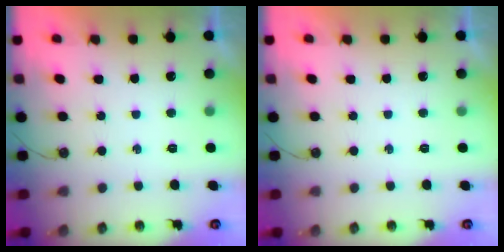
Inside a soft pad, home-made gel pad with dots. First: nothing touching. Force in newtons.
{"total": 0.0}